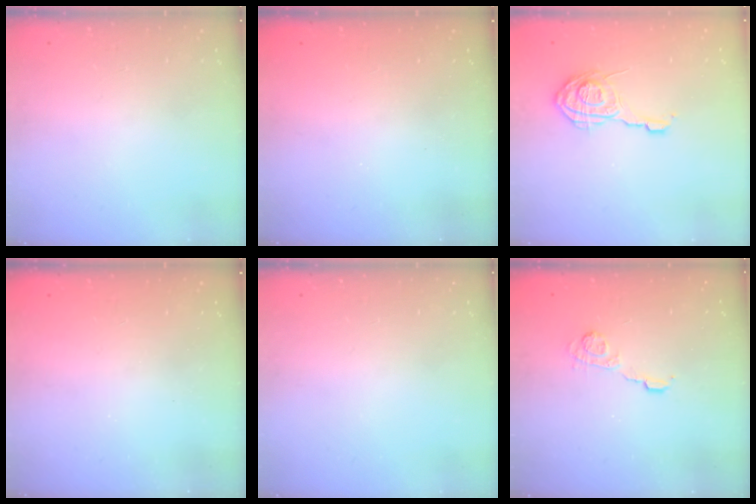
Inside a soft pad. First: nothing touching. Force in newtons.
{"total": 2.4, "press": 2.2, "slide": 0.8}
{"total": 12.7, "press": 12.7, "slide": 1.0}
{"total": 2.3, "press": 2.1, "slide": 0.8}
{"total": 0.0}
{"total": 5.2, "press": 5.2, "slide": 0.4}